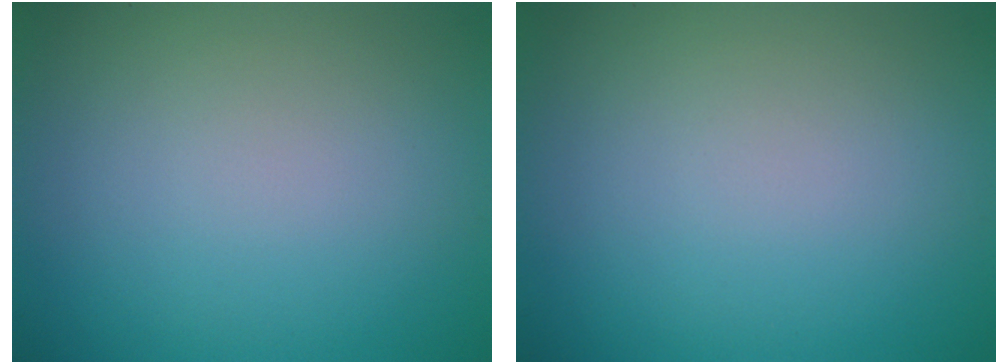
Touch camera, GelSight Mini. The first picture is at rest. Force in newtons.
{"total": 0.0}